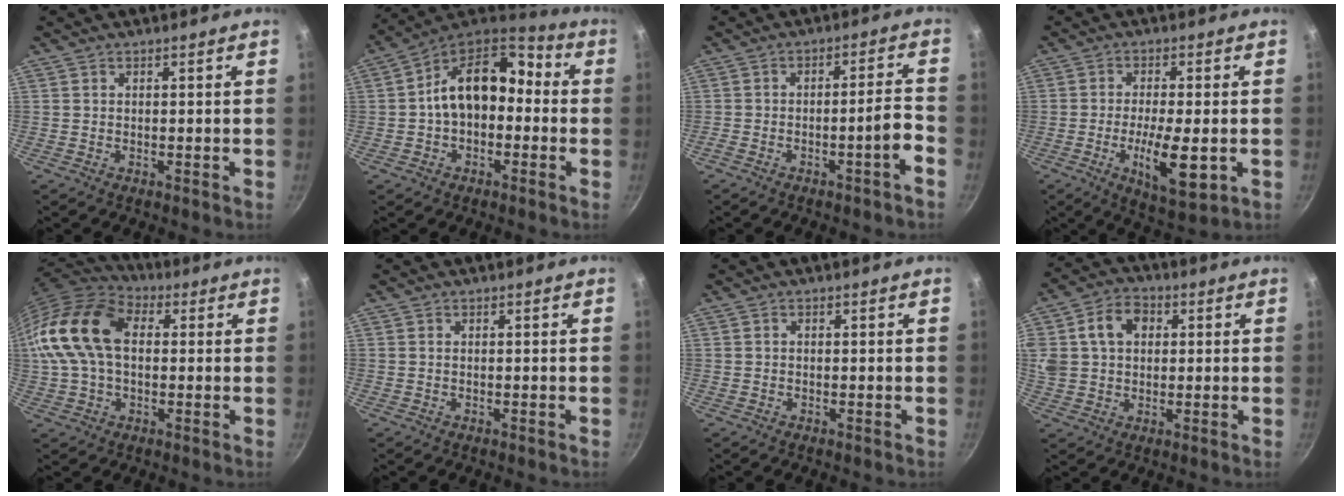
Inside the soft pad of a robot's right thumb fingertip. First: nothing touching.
{"total": 16.1, "force": [-0.2, 11.0, 11.7], "torque": [-0.157, 0.058, -0.018]}
{"total": 5.5, "force": [-2.9, 0.2, 4.6], "torque": [-0.076, 0.035, -0.037]}
{"total": 10.7, "force": [-2.6, 3.3, 9.9], "torque": [-0.168, -0.004, -0.038]}
{"total": 18.5, "force": [2.3, 12.3, 13.7], "torque": [-0.261, 0.032, 0.026]}
{"total": 0.0}
{"total": 0.0}
{"total": 13.1, "force": [3.3, 10.2, 7.6], "torque": [-0.141, 0.023, 0.052]}